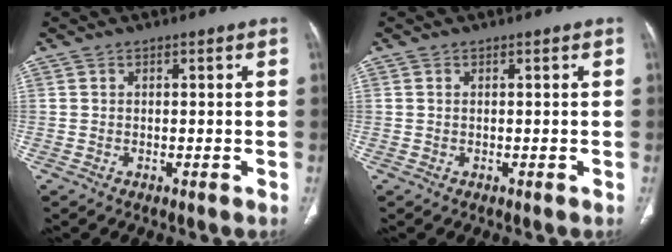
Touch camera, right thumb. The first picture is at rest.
{"total": 0.0}